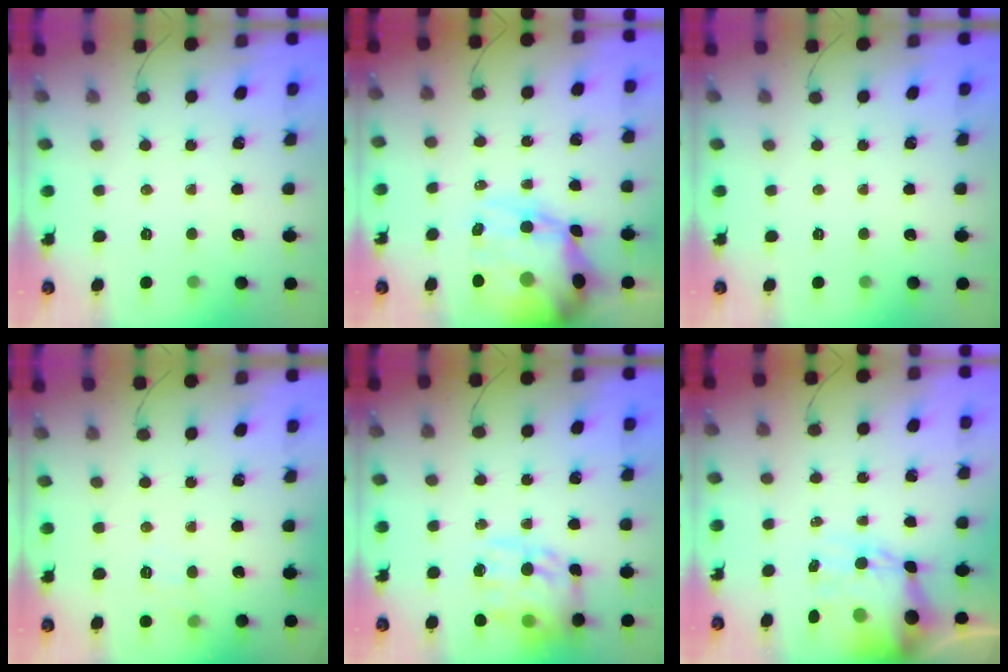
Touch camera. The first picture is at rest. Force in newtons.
{"total": 17.3, "press": 16.7, "slide": 4.4}
{"total": 0.0}
{"total": 6.4, "press": 6.2, "slide": 1.6}
{"total": 16.8, "press": 16.4, "slide": 3.7}
{"total": 11.8, "press": 11.4, "slide": 3.0}